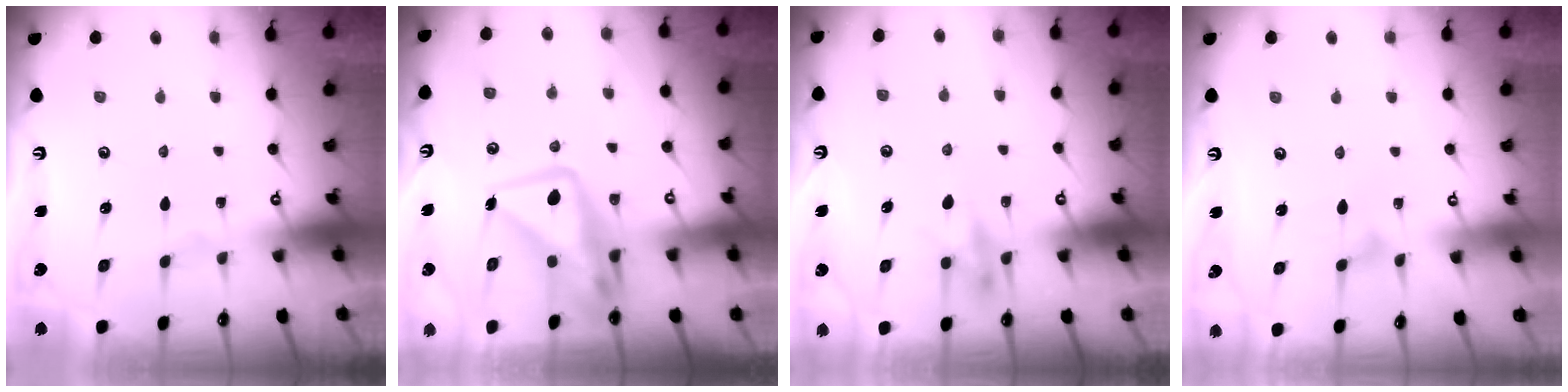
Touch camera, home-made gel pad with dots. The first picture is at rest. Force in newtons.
{"total": 13.4, "press": 13.4, "slide": 1.3}
{"total": 8.5, "press": 8.4, "slide": 1.3}
{"total": 4.6, "press": 4.6, "slide": 0.3}